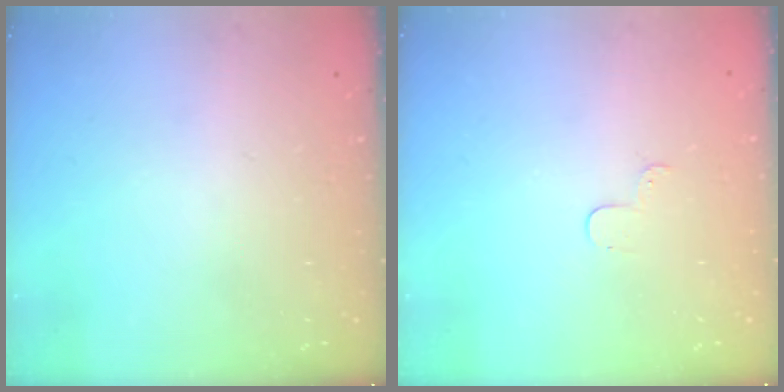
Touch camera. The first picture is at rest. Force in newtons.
{"total": 2.9, "press": 2.9, "slide": 0.3}